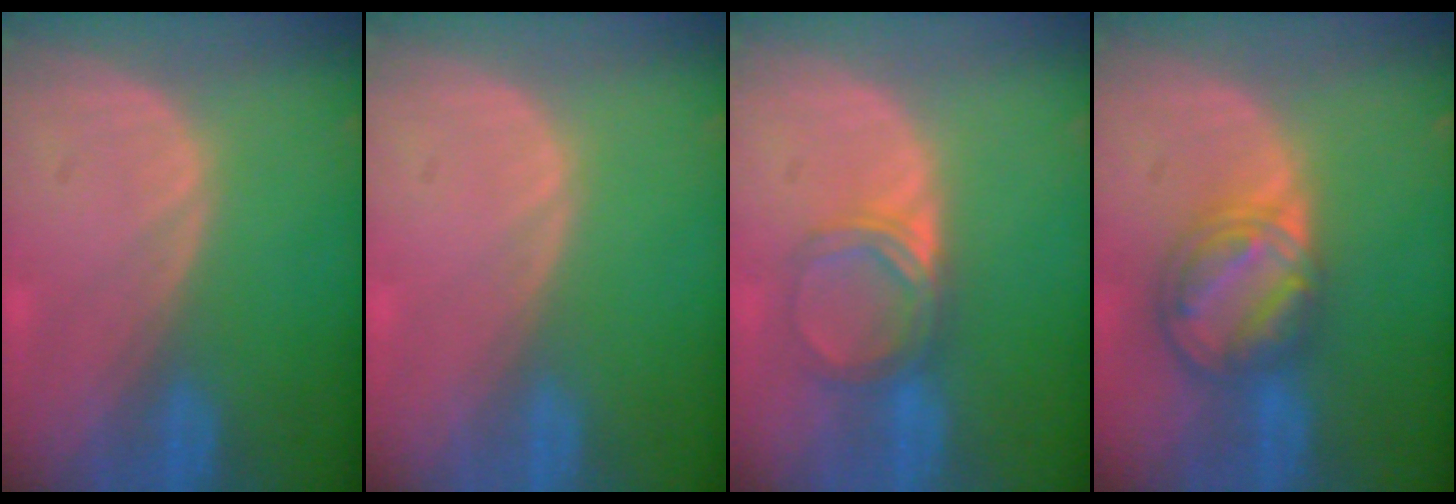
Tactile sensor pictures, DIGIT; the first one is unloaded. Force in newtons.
{"total": 0.0}
{"total": 5.0, "press": 4.6, "slide": 2.1}
{"total": 8.2, "press": 7.0, "slide": 4.3}